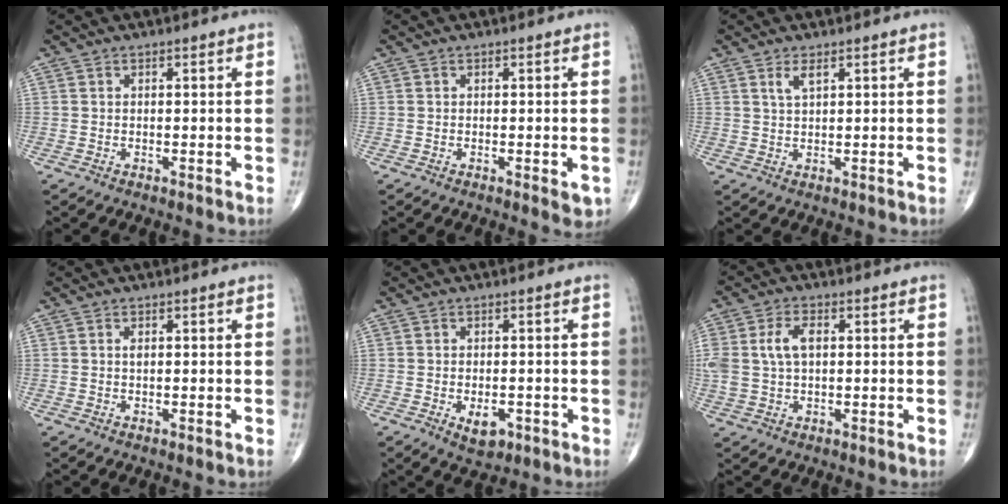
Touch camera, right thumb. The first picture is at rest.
{"total": 2.5, "force": [-0.8, 1.0, 2.2], "torque": [-0.017, -0.002, -0.011]}
{"total": 2.3, "force": [1.3, 0.8, 1.7], "torque": [-0.036, -0.002, 0.028]}
{"total": 0.7, "force": [0.2, 0.3, 0.6], "torque": [-0.008, 0.002, 0.002]}
{"total": 4.2, "force": [-1.6, 2.4, 3.1], "torque": [-0.039, 0.003, -0.017]}
{"total": 7.1, "force": [1.2, 4.1, 5.6], "torque": [-0.128, 0.012, 0.027]}